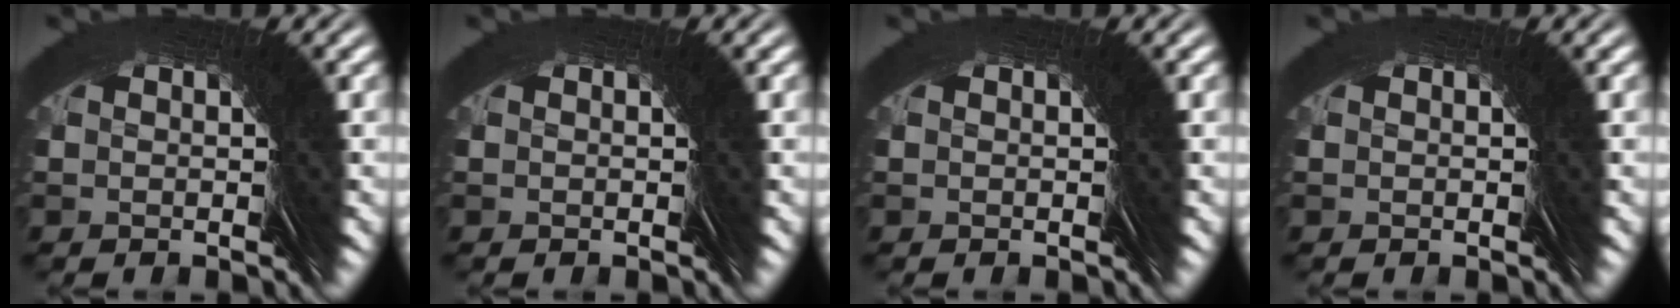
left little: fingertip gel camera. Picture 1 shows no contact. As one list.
[{"total": 0.0}, {"total": 0.0}, {"total": 0.0}]